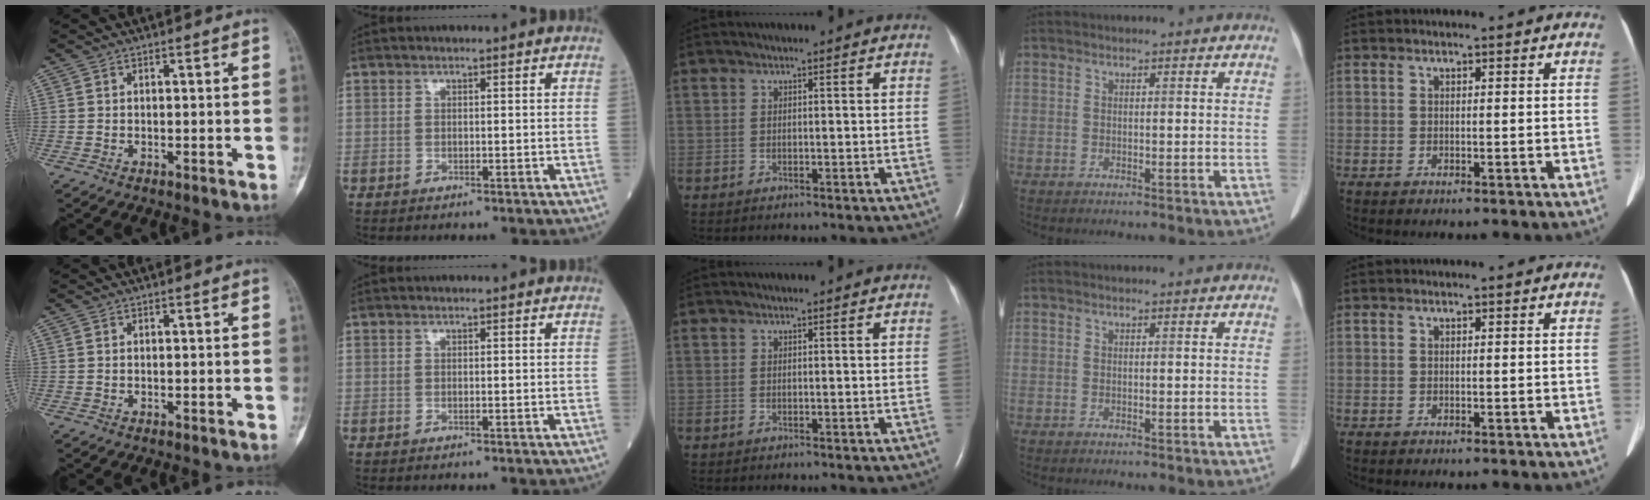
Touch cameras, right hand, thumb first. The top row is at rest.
{}